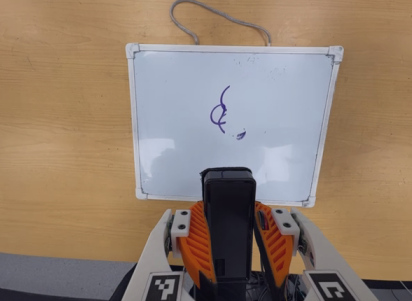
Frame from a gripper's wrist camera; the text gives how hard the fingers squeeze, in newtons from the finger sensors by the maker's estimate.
{"total": 9.3, "left": 7.7, "right": 10.9}